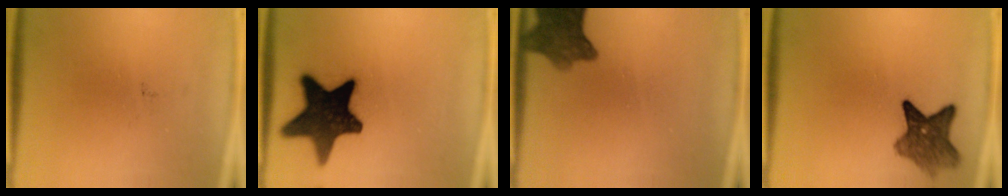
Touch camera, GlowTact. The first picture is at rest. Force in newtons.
{"total": 17.3}
{"total": 8.3}
{"total": 6.6}